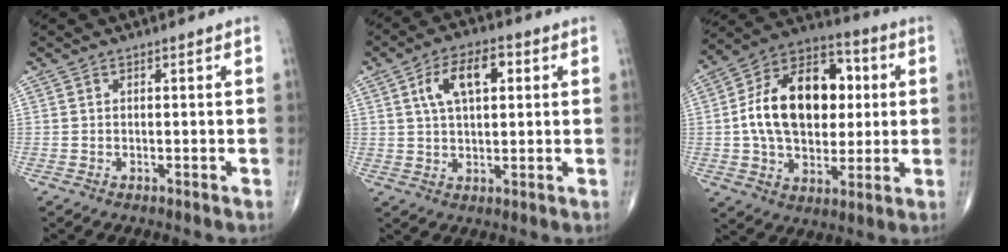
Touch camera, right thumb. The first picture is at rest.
{"total": 9.4, "force": [2.8, 4.6, 7.7], "torque": [-0.125, 0.010, 0.045]}
{"total": 21.4, "force": [2.3, 13.9, 16.1], "torque": [-0.237, 0.020, 0.037]}